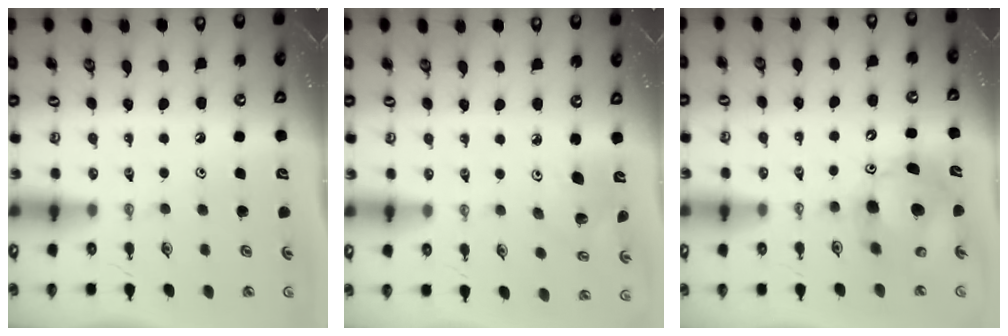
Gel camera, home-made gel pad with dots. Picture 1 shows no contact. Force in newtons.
{"total": 4.9, "press": 4.6, "slide": 1.5}
{"total": 12.9, "press": 12.6, "slide": 2.8}